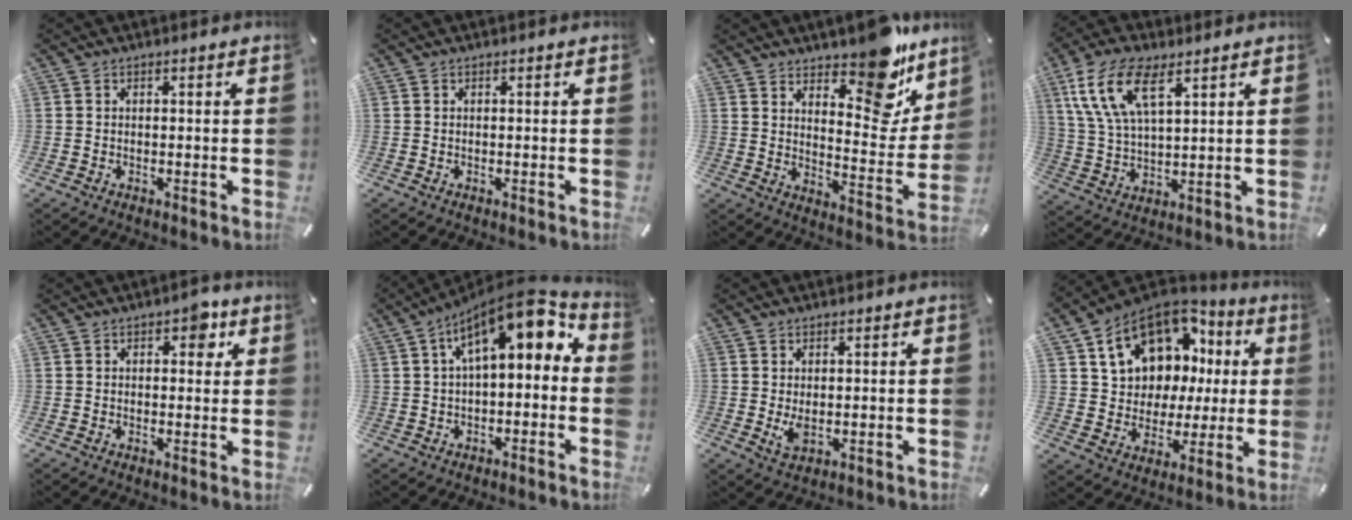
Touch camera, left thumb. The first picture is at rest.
{"total": 0.0}
{"total": 14.0, "force": [11.2, 5.7, 6.0], "torque": [-0.049, -0.110, 0.193]}
{"total": 12.5, "force": [6.7, 5.6, 8.9], "torque": [-0.213, -0.011, 0.120]}
{"total": 4.1, "force": [2.1, 2.5, 2.4], "torque": [-0.015, -0.004, 0.026]}
{"total": 13.1, "force": [5.0, 5.6, 10.7], "torque": [-0.157, -0.034, 0.084]}
{"total": 3.4, "force": [0.3, 1.8, 2.8], "torque": [-0.065, -0.009, -0.001]}
{"total": 15.2, "force": [7.6, 11.5, 6.6], "torque": [-0.125, -0.048, 0.150]}